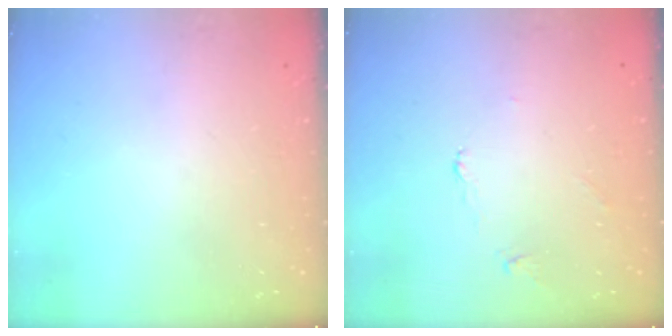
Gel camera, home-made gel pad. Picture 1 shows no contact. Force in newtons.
{"total": 1.9, "press": 1.8, "slide": 0.3}